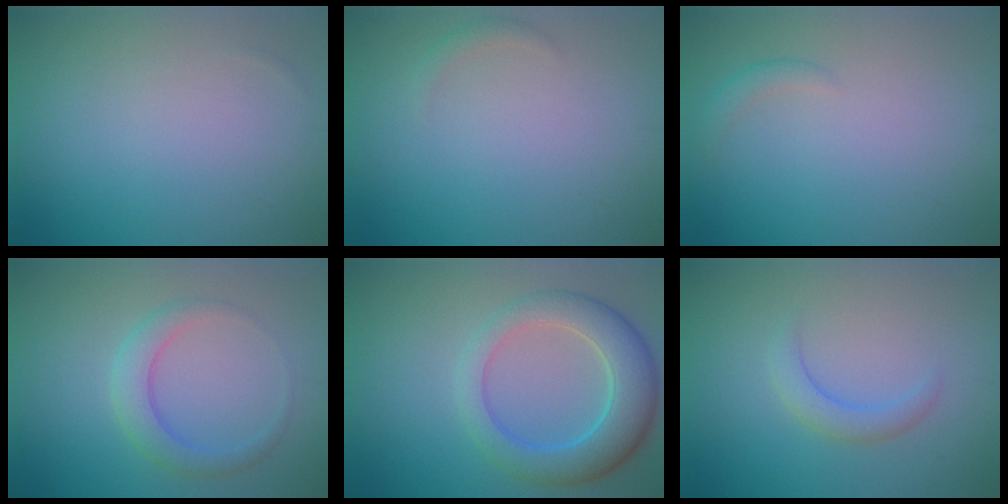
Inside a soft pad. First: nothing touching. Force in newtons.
{"total": 0.8, "press": 0.8, "slide": 0.1}
{"total": 1.0, "press": 1.0, "slide": 0.0}
{"total": 2.8, "press": 2.8, "slide": 0.1}
{"total": 6.3, "press": 6.3, "slide": 0.4}
{"total": 2.0, "press": 2.0, "slide": 0.3}